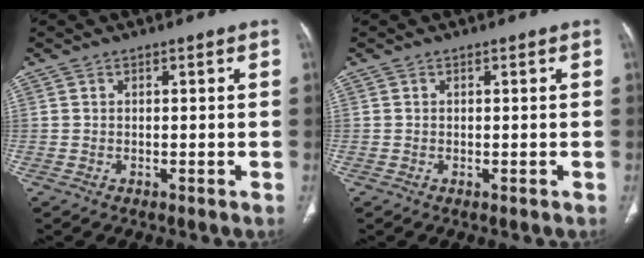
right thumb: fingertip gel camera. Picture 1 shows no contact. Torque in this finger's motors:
{"motor_torque": [-0.28, -0.02, -0.15, 0.63, 0.03]}